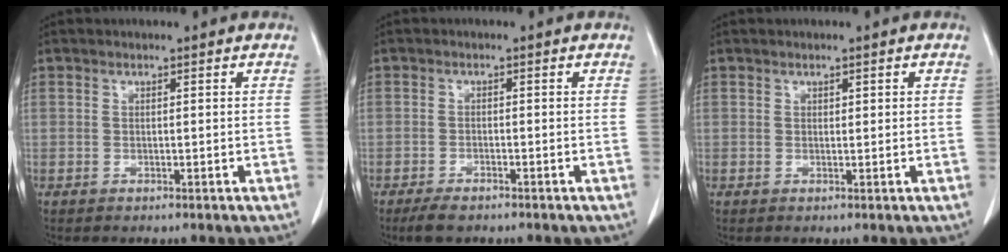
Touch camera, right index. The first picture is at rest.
{"total": 3.3, "force": [-2.6, 0.9, 1.8], "torque": [-0.035, -0.005, -0.042]}
{"total": 0.8, "force": [0.3, 0.3, 0.6], "torque": [-0.008, 0.001, 0.006]}